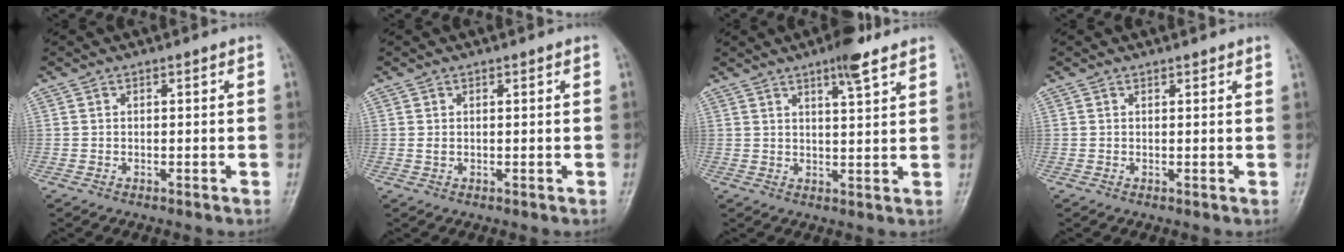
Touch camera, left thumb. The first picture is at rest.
{"total": 0.9, "force": [0.3, 0.7, 0.5], "torque": [-0.007, -0.002, 0.005]}
{"total": 5.6, "force": [3.9, 1.2, 3.9], "torque": [-0.053, -0.023, 0.057]}
{"total": 0.9, "force": [0.9, 0.2, 0.2], "torque": [-0.001, -0.005, 0.012]}